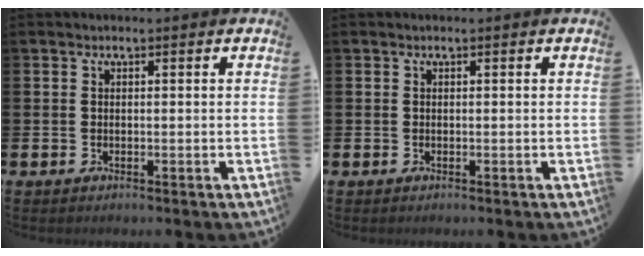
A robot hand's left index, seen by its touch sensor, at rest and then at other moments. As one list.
[{"total": 0.0}]